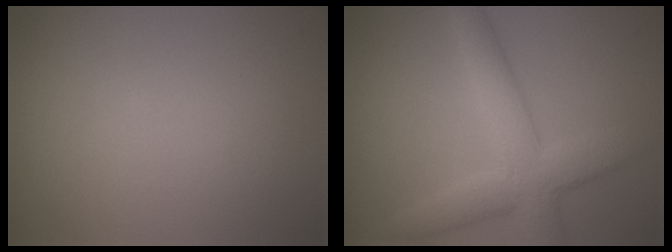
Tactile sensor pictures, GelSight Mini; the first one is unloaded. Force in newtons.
{"total": 5.8, "press": 5.8, "slide": 0.4}